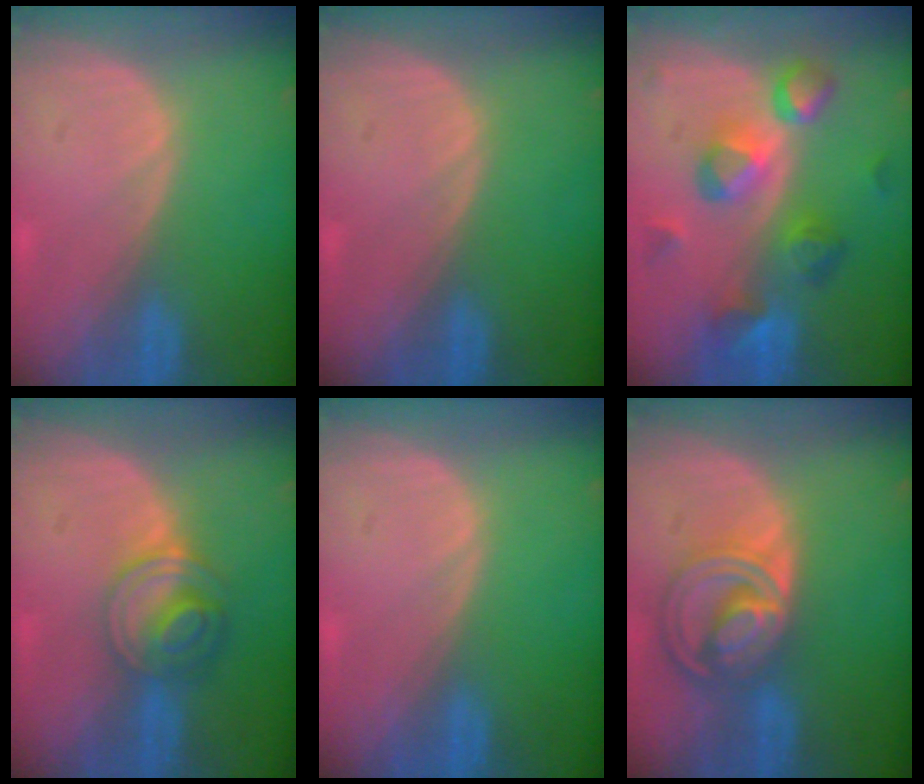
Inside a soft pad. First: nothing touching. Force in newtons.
{"total": 0.0}
{"total": 9.2, "press": 8.6, "slide": 3.3}
{"total": 6.3, "press": 5.5, "slide": 3.1}
{"total": 0.0}
{"total": 8.6, "press": 7.3, "slide": 4.6}